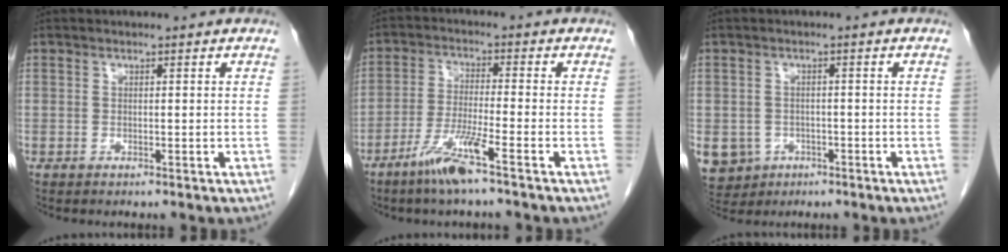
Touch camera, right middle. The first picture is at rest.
{"total": 6.9, "force": [-4.5, -0.5, 5.2], "torque": [-0.109, -0.014, -0.091]}
{"total": 8.6, "force": [-3.8, 7.4, 2.3], "torque": [-0.068, 0.004, -0.050]}